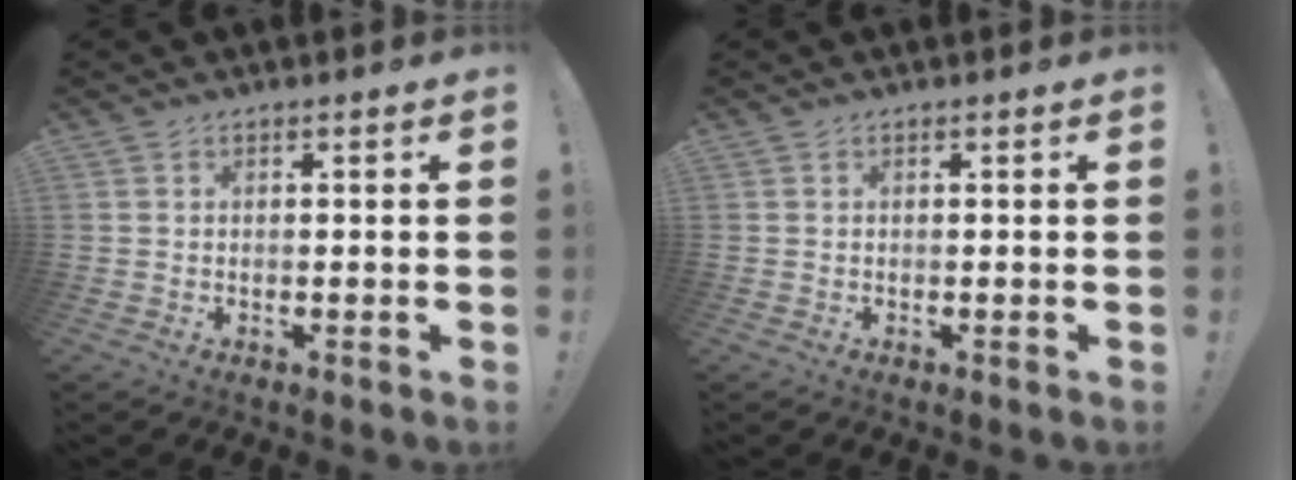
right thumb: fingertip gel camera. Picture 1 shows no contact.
{"total": 0.0}